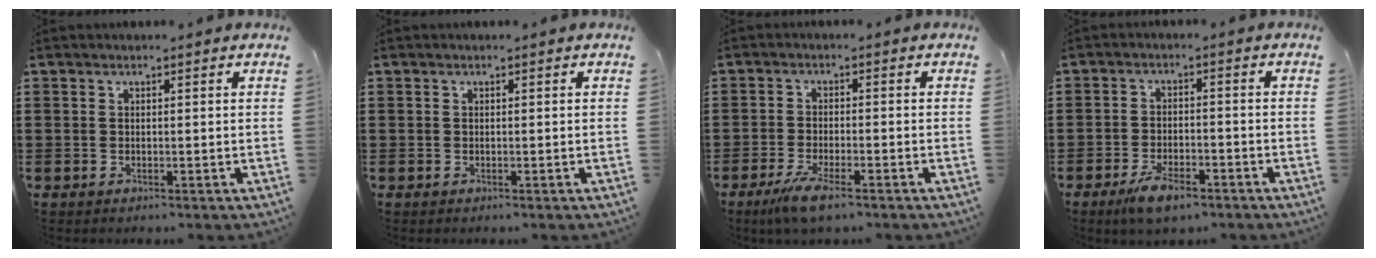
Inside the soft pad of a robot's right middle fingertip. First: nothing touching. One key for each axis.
{"total": 0.0}
{"total": 4.7, "fx": -3.2, "fy": 0.5, "fz": 3.4, "tx": -0.081, "ty": -0.014, "tz": -0.062}
{"total": 3.6, "fx": -3.1, "fy": 1.4, "fz": 1.0, "tx": -0.018, "ty": 0.012, "tz": -0.063}